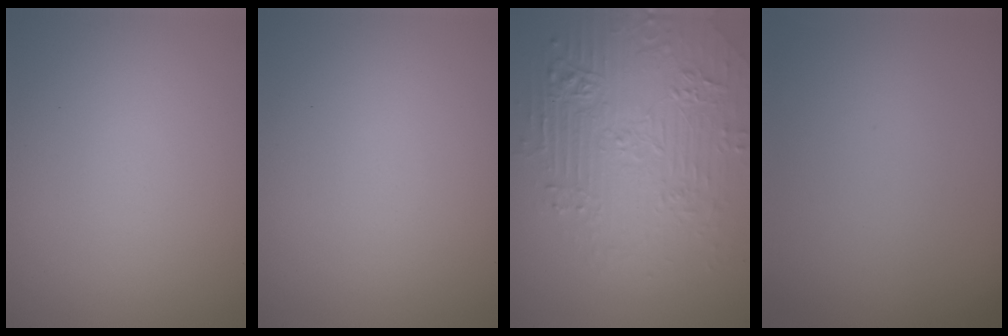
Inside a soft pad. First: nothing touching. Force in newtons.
{"total": 0.0}
{"total": 7.5, "press": 5.5, "slide": 5.1}
{"total": 0.0}